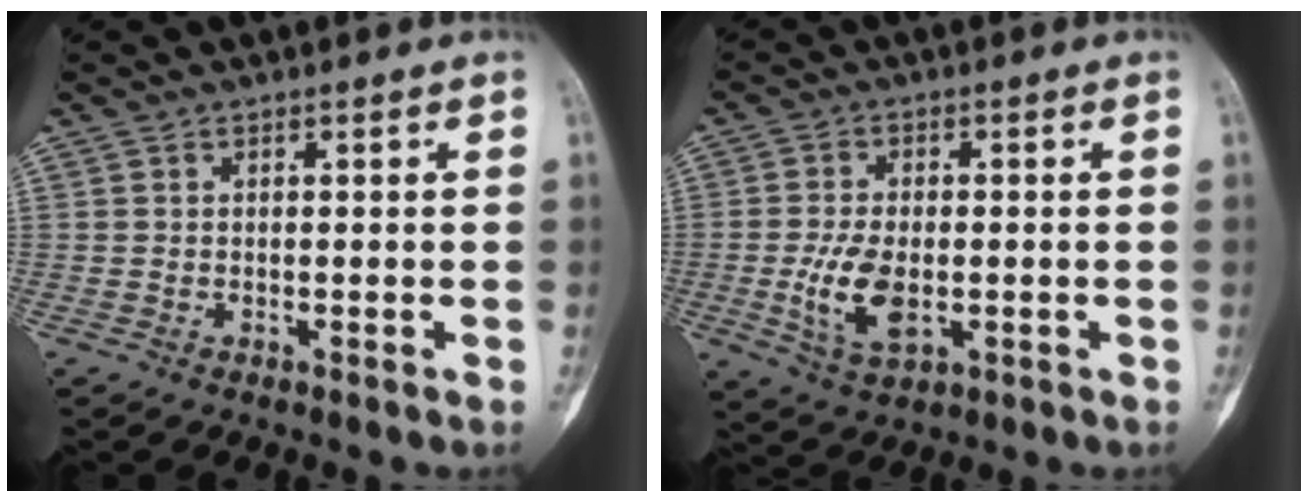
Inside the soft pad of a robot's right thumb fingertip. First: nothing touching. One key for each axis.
{"total": 8.4, "fx": -1.5, "fy": 4.7, "fz": 6.8, "tx": -0.129, "ty": -0.006, "tz": -0.021}